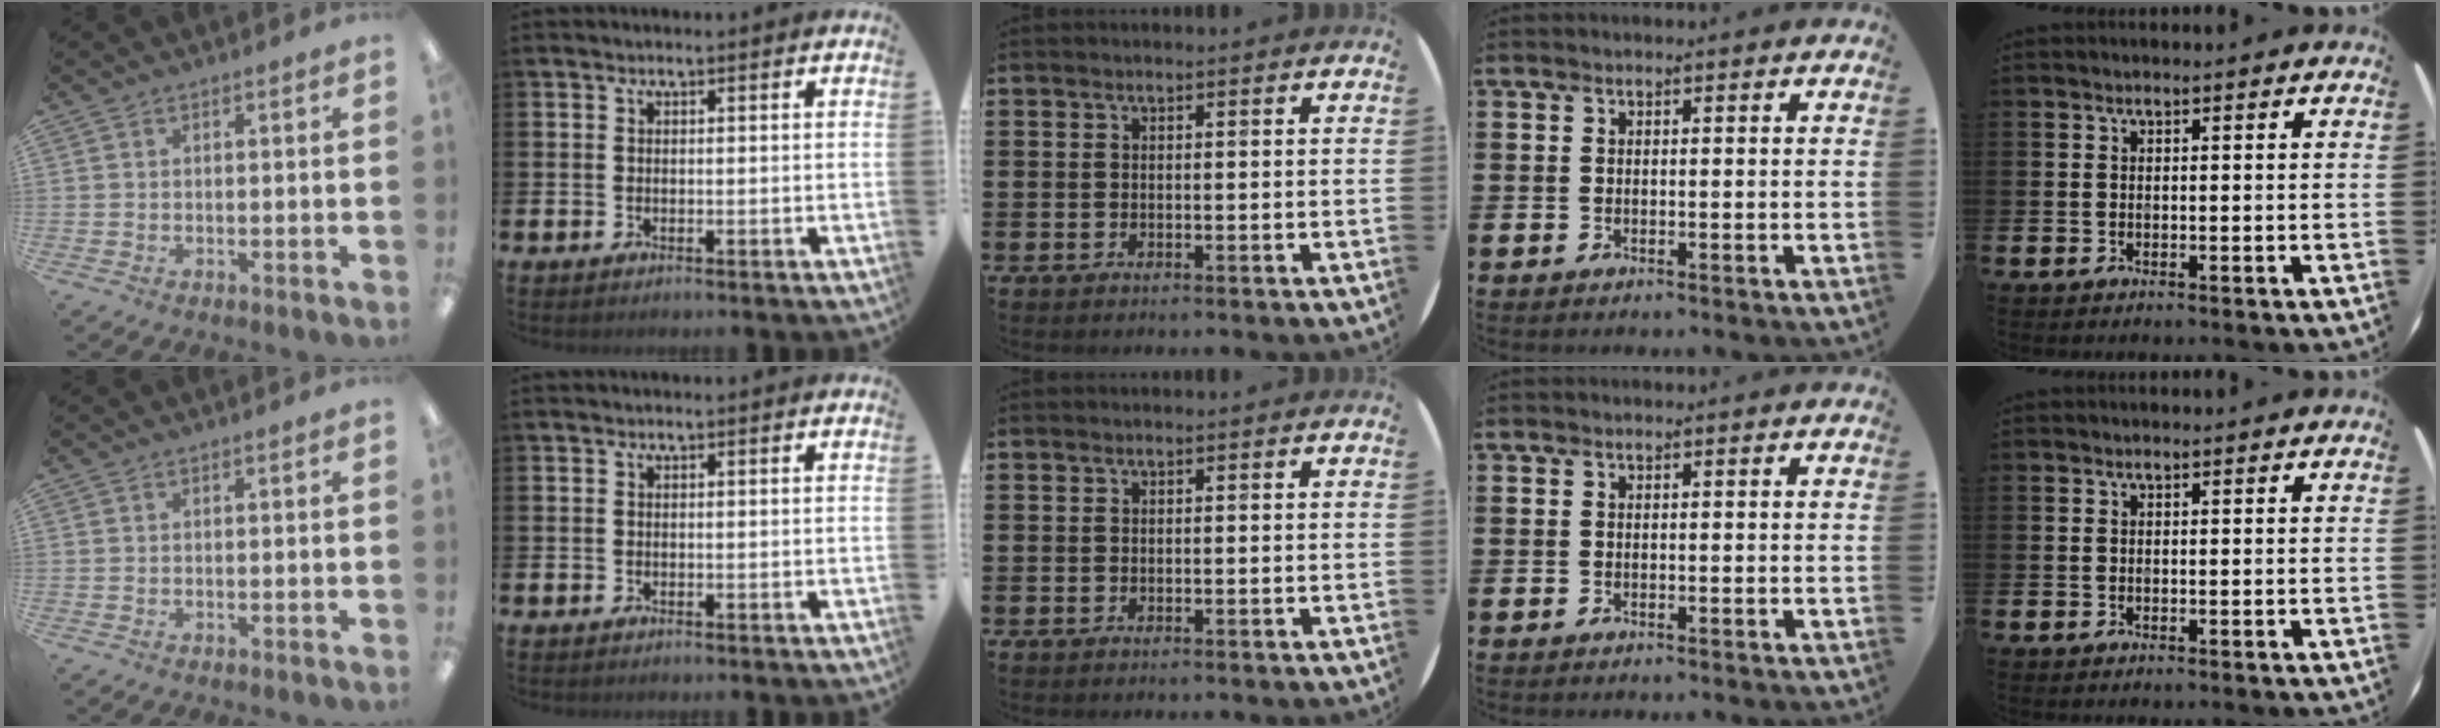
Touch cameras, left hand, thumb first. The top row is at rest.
{}